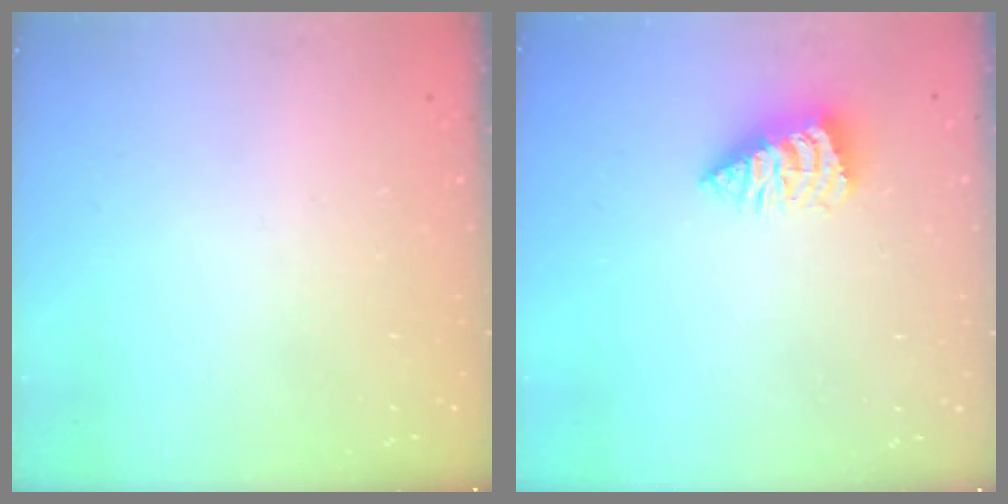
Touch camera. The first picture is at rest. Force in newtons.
{"total": 2.6, "press": 2.6, "slide": 0.1}